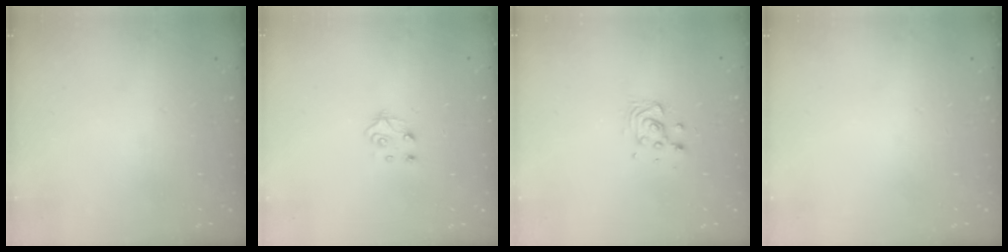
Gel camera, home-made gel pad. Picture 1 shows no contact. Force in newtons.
{"total": 5.6, "press": 5.6, "slide": 0.5}
{"total": 8.3, "press": 8.0, "slide": 2.1}
{"total": 0.0}